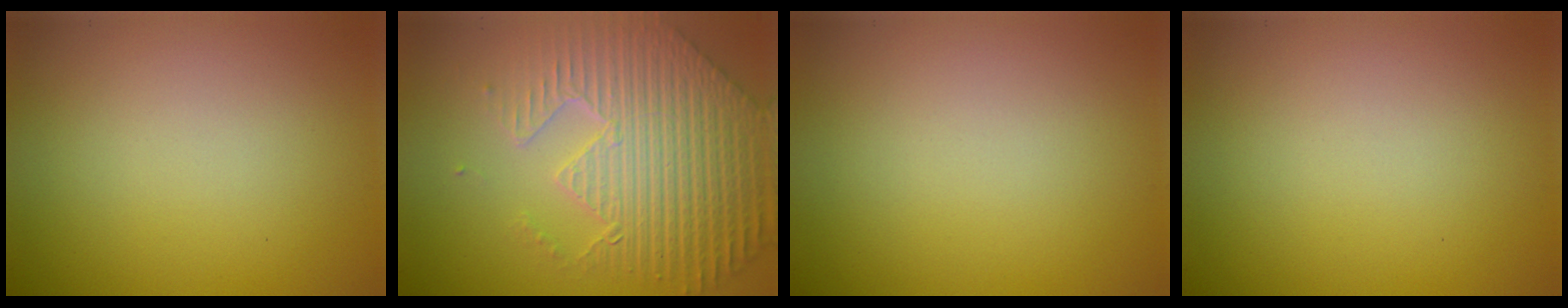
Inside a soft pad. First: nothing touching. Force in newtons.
{"total": 8.2, "press": 5.9, "slide": 5.6}
{"total": 0.0}
{"total": 0.0}